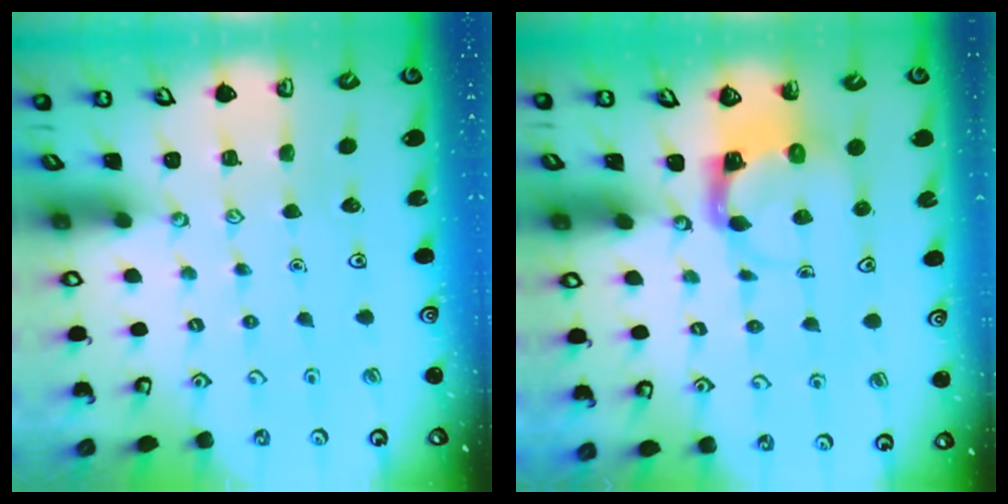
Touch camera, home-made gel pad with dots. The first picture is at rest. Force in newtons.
{"total": 3.9, "press": 3.8, "slide": 0.7}